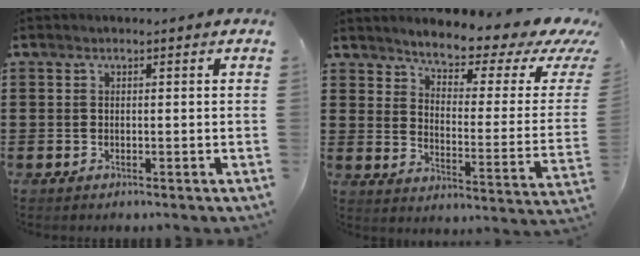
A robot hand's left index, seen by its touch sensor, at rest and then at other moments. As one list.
[{"total": 4.5, "force": [3.9, 0.8, 2.2], "torque": [-0.059, -0.035, 0.056]}]